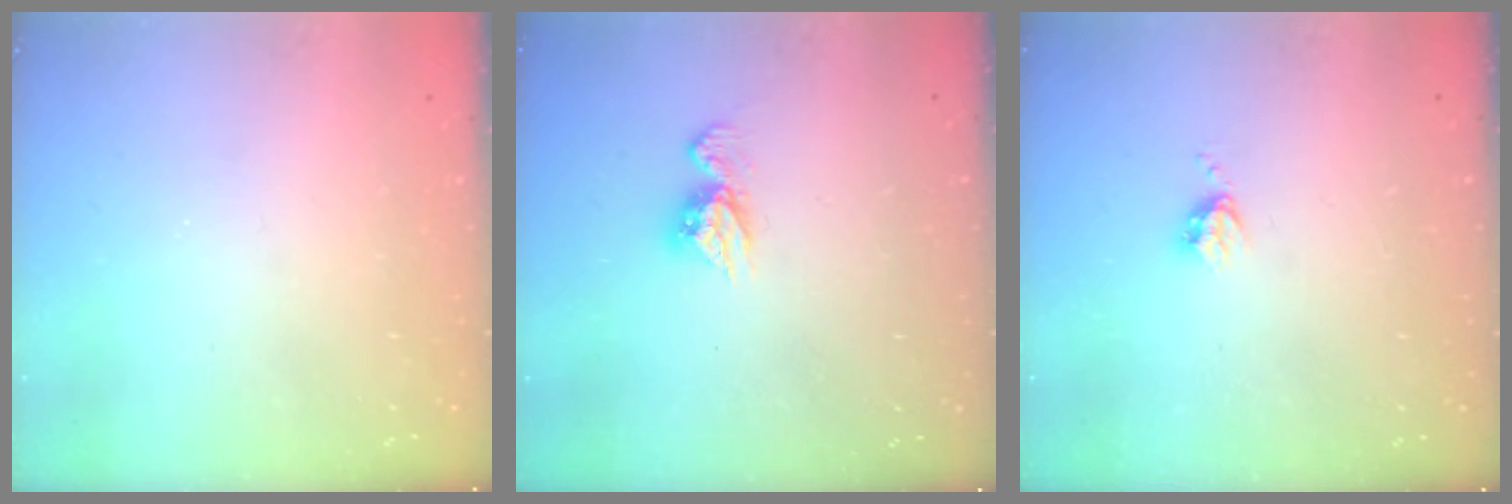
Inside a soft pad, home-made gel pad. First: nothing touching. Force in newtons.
{"total": 7.8, "press": 7.8, "slide": 0.6}
{"total": 3.5, "press": 3.4, "slide": 0.5}